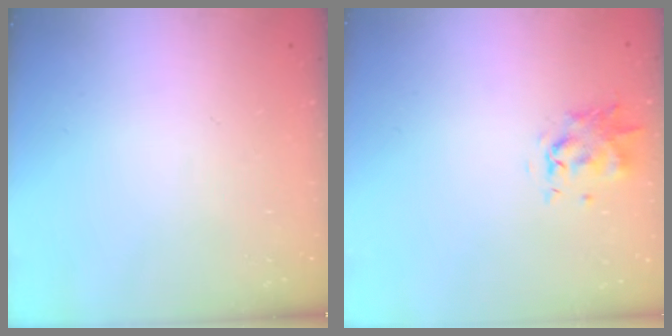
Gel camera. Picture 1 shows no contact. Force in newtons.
{"total": 1.0, "press": 0.9, "slide": 0.3}